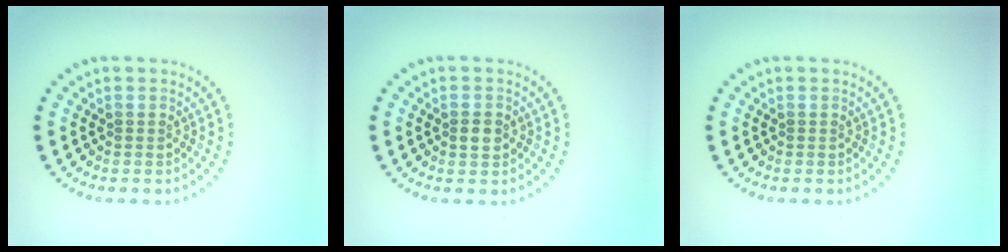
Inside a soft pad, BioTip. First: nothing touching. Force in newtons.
{"total": 1.5, "press": 1.5, "slide": 0.3}
{"total": 0.0}